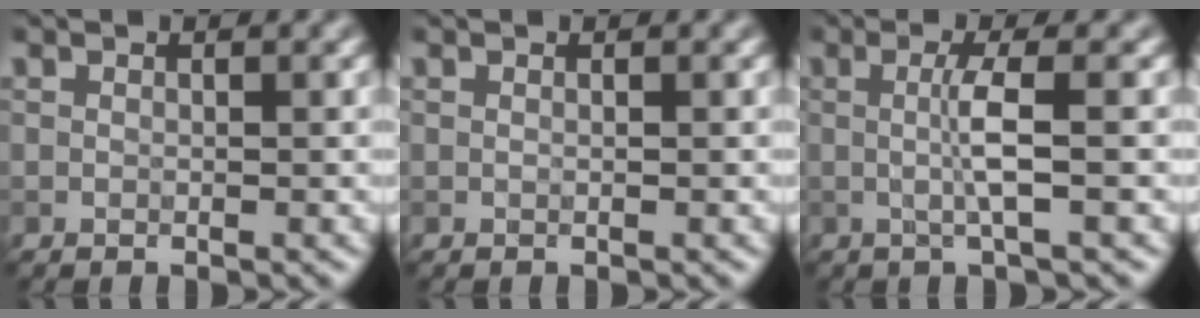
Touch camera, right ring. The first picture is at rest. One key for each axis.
{"total": 0.0}
{"total": 2.9, "fx": 0.0, "fy": 0.3, "fz": 2.9, "tx": -0.059, "ty": -0.005, "tz": -0.003}